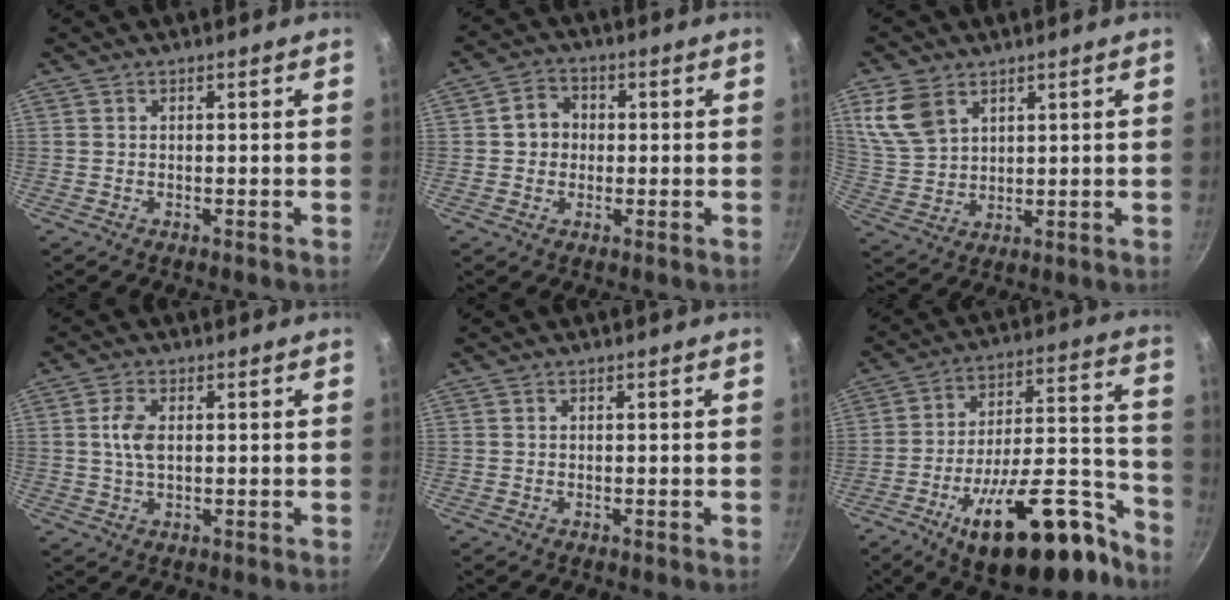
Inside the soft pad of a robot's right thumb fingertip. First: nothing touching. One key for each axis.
{"total": 5.1, "fx": 0.2, "fy": 4.6, "fz": 2.2, "tx": -0.011, "ty": 0.010, "tz": -0.006}
{"total": 8.9, "fx": 4.6, "fy": 5.9, "fz": 4.8, "tx": -0.085, "ty": -0.015, "tz": 0.103}
{"total": 4.7, "fx": 0.7, "fy": 2.6, "fz": 3.8, "tx": -0.076, "ty": 0.004, "tz": 0.013}
{"total": 0.0}
{"total": 25.8, "fx": -14.8, "fy": 10.6, "fz": 18.2, "tx": -0.220, "ty": 0.097, "tz": -0.221}